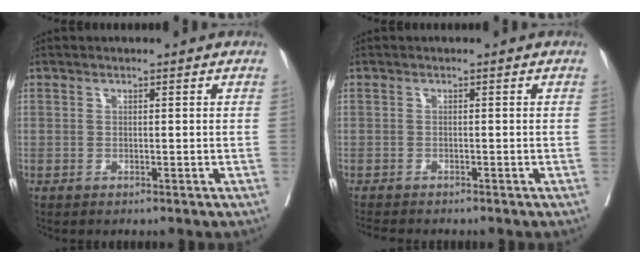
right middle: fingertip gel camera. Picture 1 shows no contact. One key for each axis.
{"total": 3.3, "fx": -3.0, "fy": 0.5, "fz": 1.2, "tx": -0.021, "ty": -0.010, "tz": -0.049}